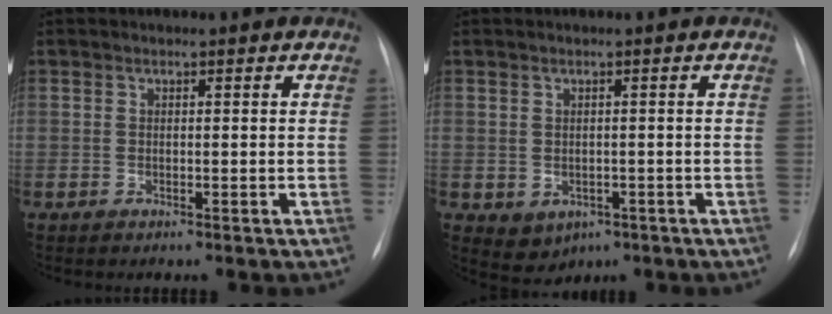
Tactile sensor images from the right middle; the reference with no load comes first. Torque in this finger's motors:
{"motor_torque": [0.38, -0.35, 0.24, 0.04]}